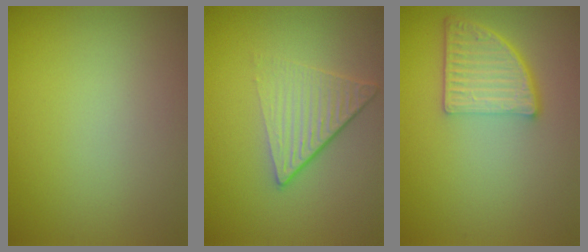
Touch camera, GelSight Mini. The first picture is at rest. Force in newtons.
{"total": 4.7, "press": 3.0, "slide": 3.6}
{"total": 5.1, "press": 3.7, "slide": 3.5}